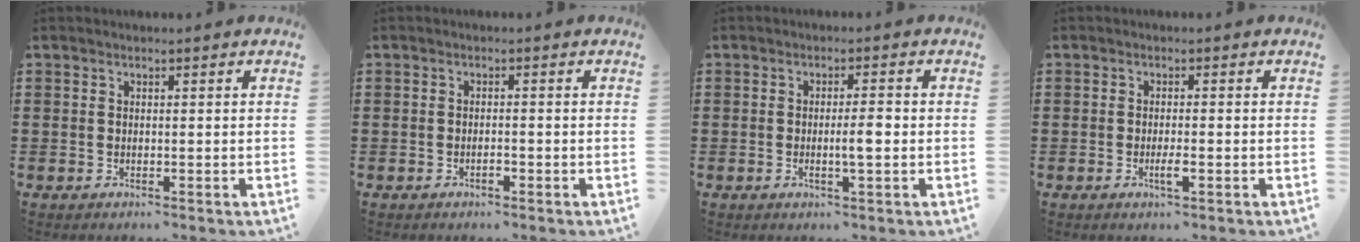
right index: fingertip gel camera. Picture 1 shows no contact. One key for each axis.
{"total": 1.3, "fx": -0.8, "fy": 0.4, "fz": 0.9, "tx": -0.021, "ty": -0.004, "tz": -0.013}
{"total": 3.0, "fx": -0.5, "fy": 0.3, "fz": 3.0, "tx": -0.053, "ty": -0.002, "tz": -0.010}
{"total": 2.2, "fx": -0.9, "fy": 0.3, "fz": 2.0, "tx": -0.042, "ty": -0.003, "tz": -0.019}